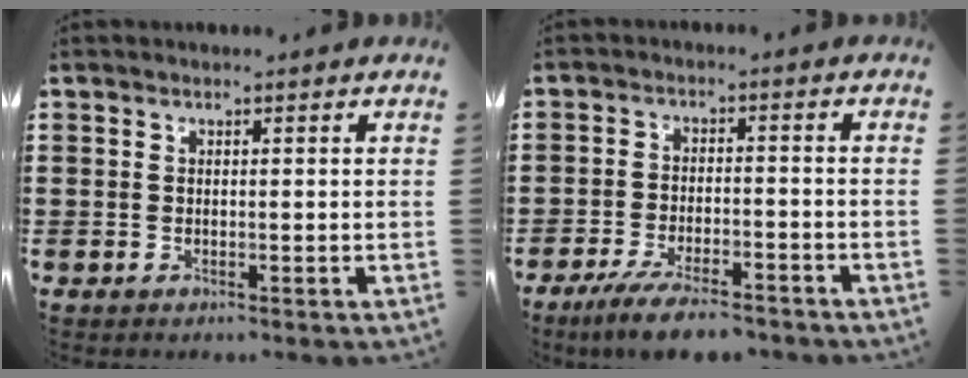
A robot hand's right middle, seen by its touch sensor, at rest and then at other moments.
{"total": 6.2, "force": [-5.2, 0.7, 3.2], "torque": [-0.070, -0.010, -0.098]}